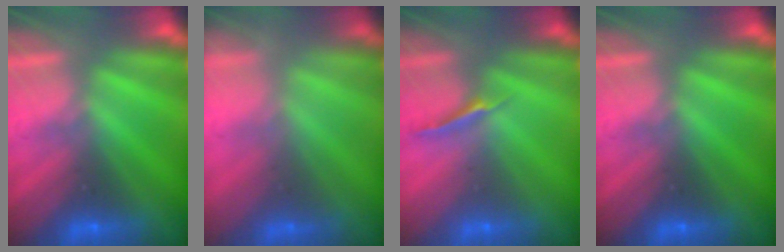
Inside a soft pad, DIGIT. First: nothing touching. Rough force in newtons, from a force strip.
{"total": 1.7}
{"total": 1.3}
{"total": 0.0}